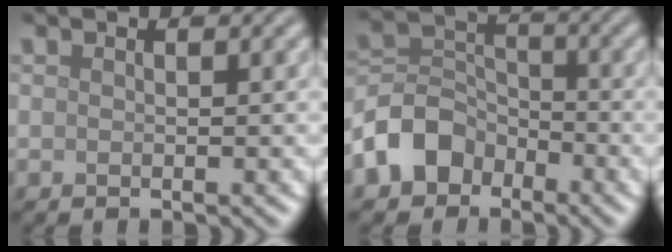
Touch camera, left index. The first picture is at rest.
{"total": 5.5, "force": [-3.2, 4.0, 1.9], "torque": [-0.030, 0.003, -0.077]}